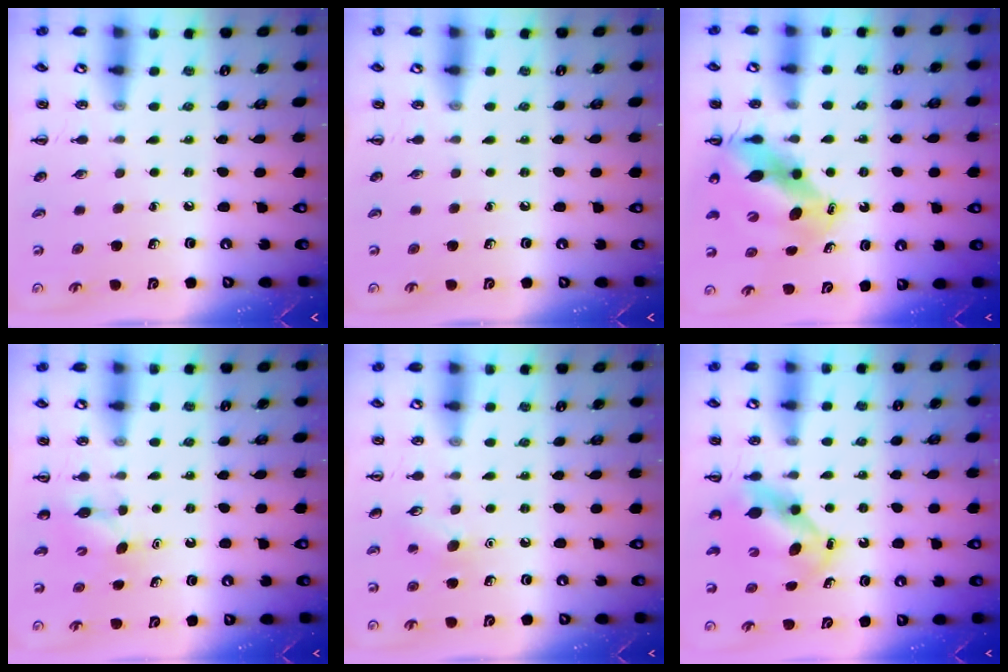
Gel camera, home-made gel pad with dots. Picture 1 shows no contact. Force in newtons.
{"total": 0.0}
{"total": 10.9, "press": 10.5, "slide": 2.7}
{"total": 3.8, "press": 3.8, "slide": 0.8}
{"total": 7.2, "press": 6.9, "slide": 1.9}
{"total": 5.7, "press": 5.6, "slide": 1.2}